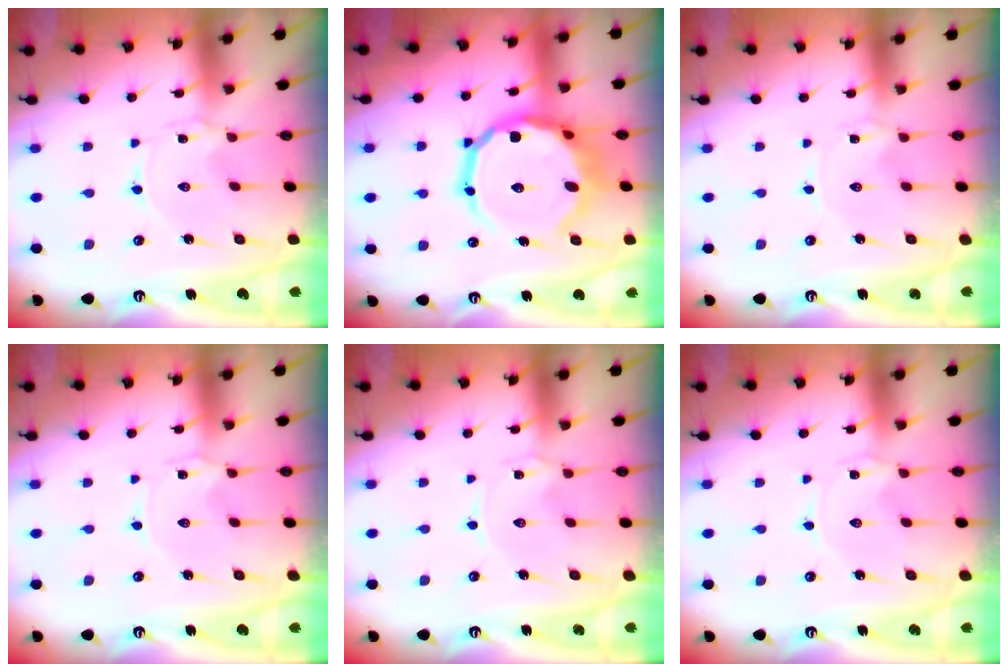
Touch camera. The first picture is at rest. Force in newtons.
{"total": 19.2, "press": 18.9, "slide": 3.3}
{"total": 0.0}
{"total": 0.0}
{"total": 0.0}
{"total": 0.0}